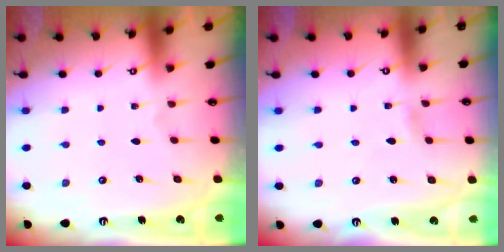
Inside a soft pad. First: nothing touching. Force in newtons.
{"total": 0.5, "press": 0.5, "slide": 0.1}